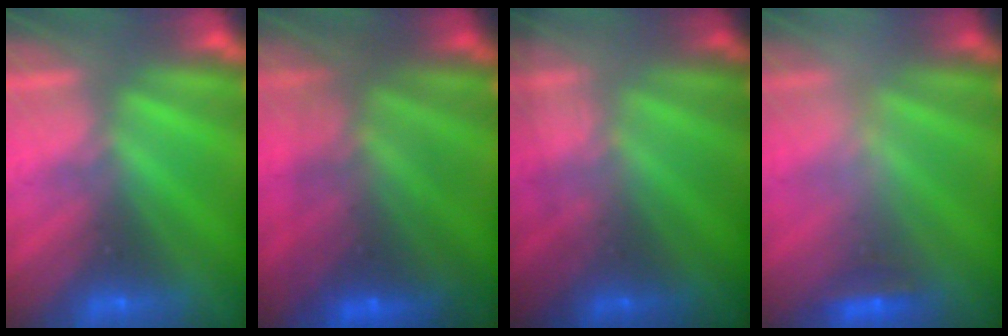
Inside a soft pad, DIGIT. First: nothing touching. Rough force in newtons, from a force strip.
{"total": 7.1}
{"total": 1.8}
{"total": 2.4}